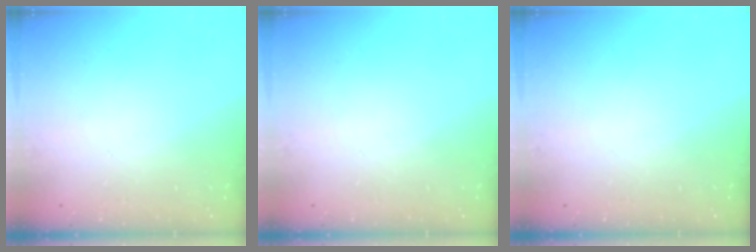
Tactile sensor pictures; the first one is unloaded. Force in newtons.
{"total": 0.0}
{"total": 0.0}